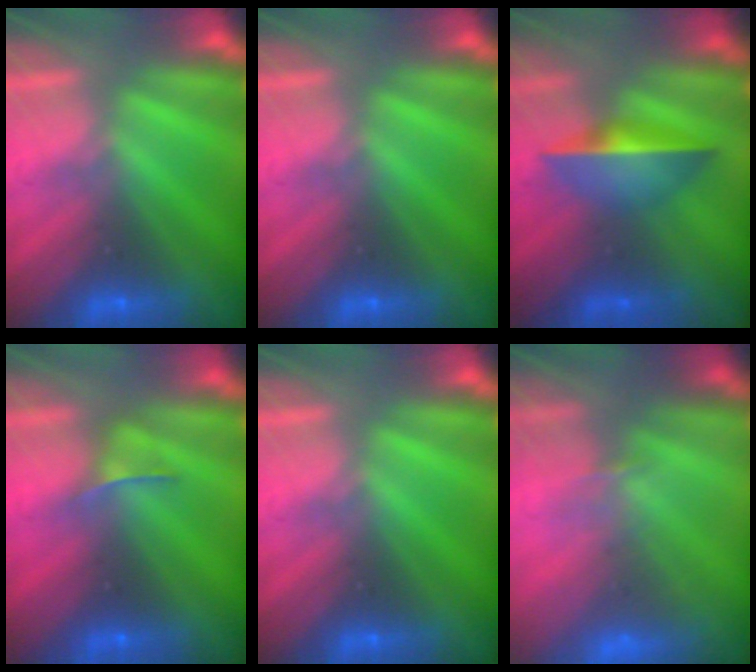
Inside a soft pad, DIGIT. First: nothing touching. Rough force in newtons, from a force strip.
{"total": 0.0}
{"total": 1.7}
{"total": 2.4}
{"total": 0.0}
{"total": 5.5}